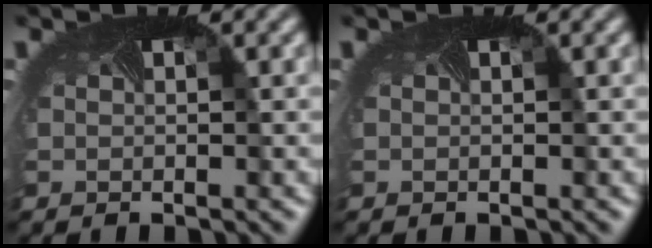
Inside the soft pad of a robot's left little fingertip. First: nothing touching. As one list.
[{"total": 0.0}]